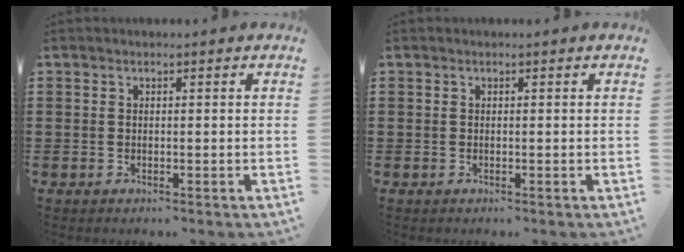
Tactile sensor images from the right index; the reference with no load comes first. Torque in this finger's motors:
{"motor_torque": [-0.16, 0.13, 0.00, 0.00]}